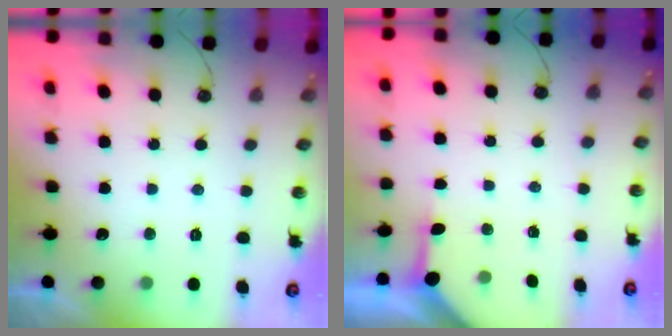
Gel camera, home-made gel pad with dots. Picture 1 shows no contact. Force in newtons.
{"total": 3.0, "press": 3.0, "slide": 0.5}